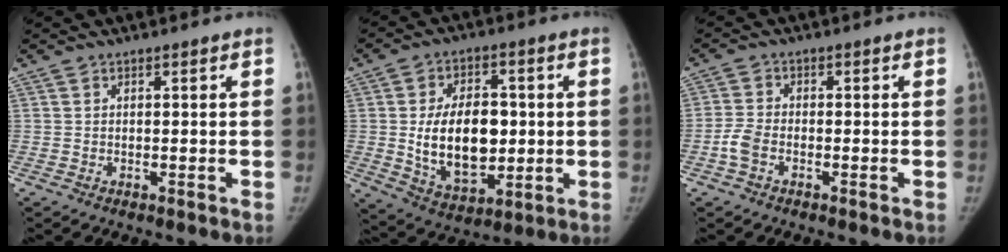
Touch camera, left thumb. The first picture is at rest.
{"total": 15.9, "force": [-0.1, 10.0, 12.4], "torque": [-0.170, -0.003, 0.014]}
{"total": 3.4, "force": [-1.6, 2.1, 2.2], "torque": [-0.049, 0.008, -0.036]}